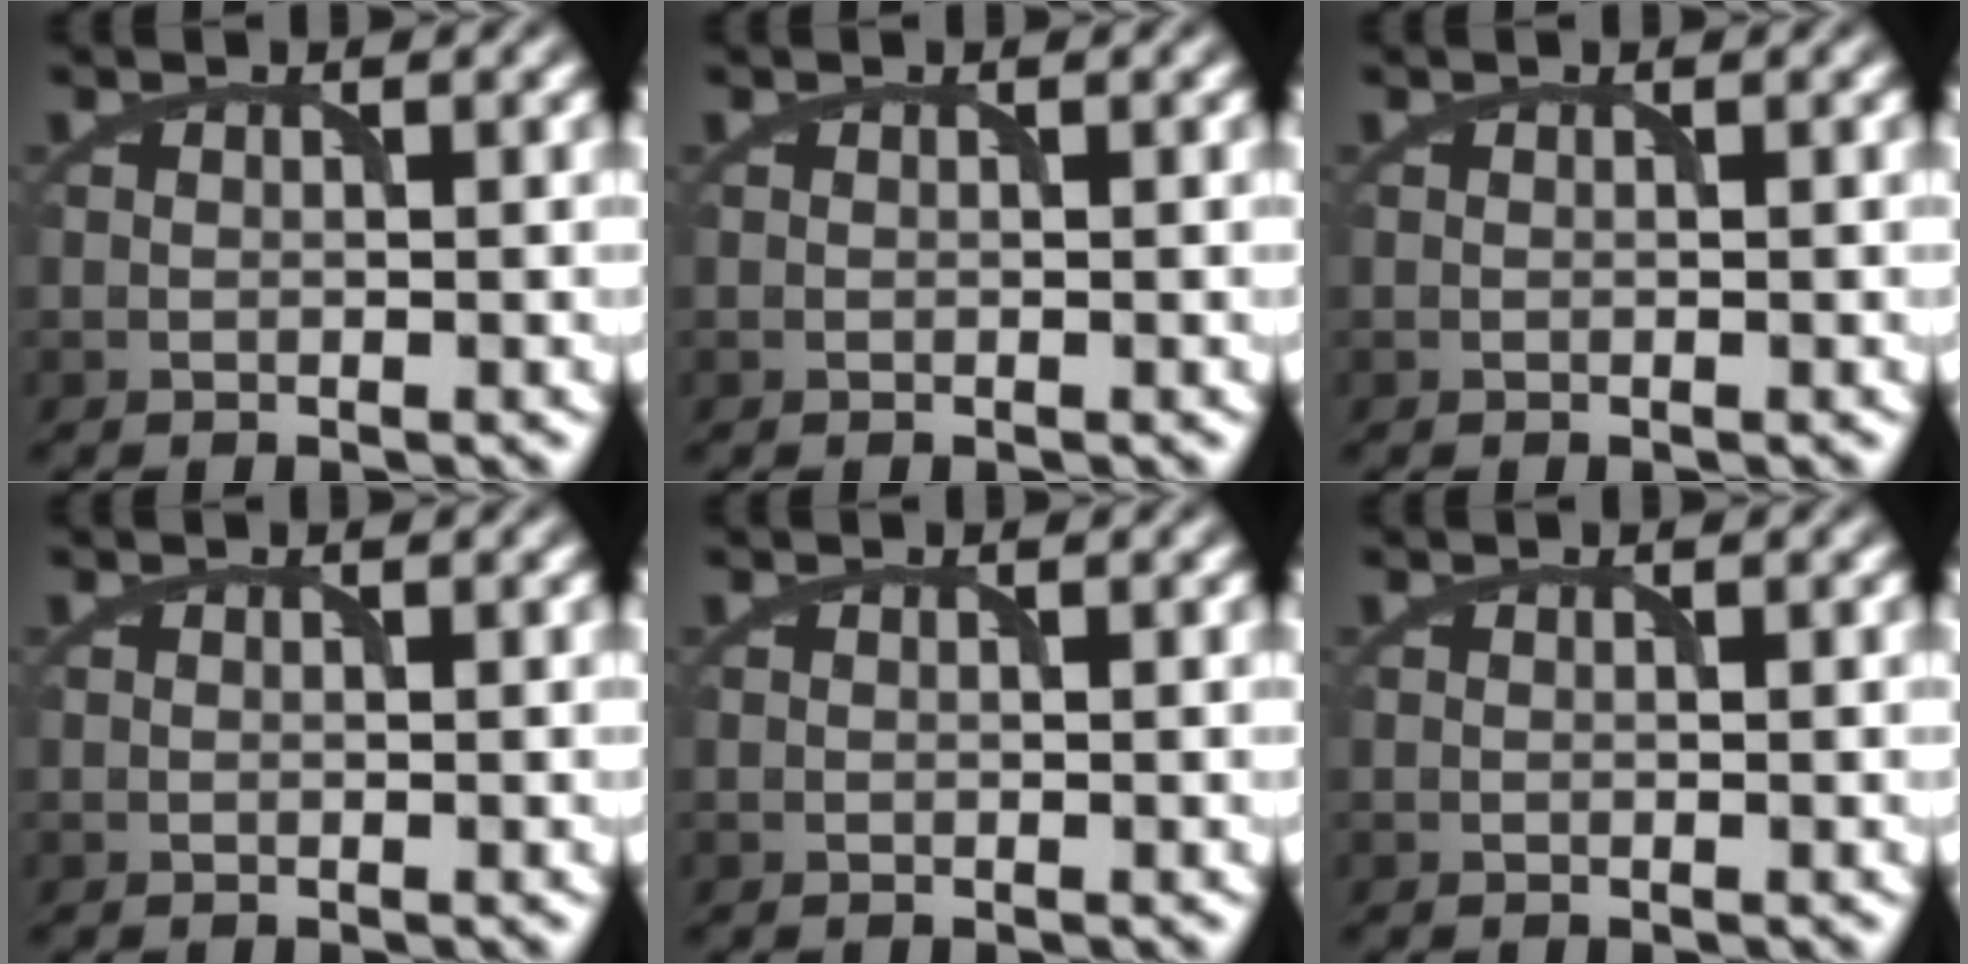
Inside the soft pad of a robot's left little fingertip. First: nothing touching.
{"total": 0.0}
{"total": 0.0}
{"total": 0.0}
{"total": 0.0}
{"total": 0.0}